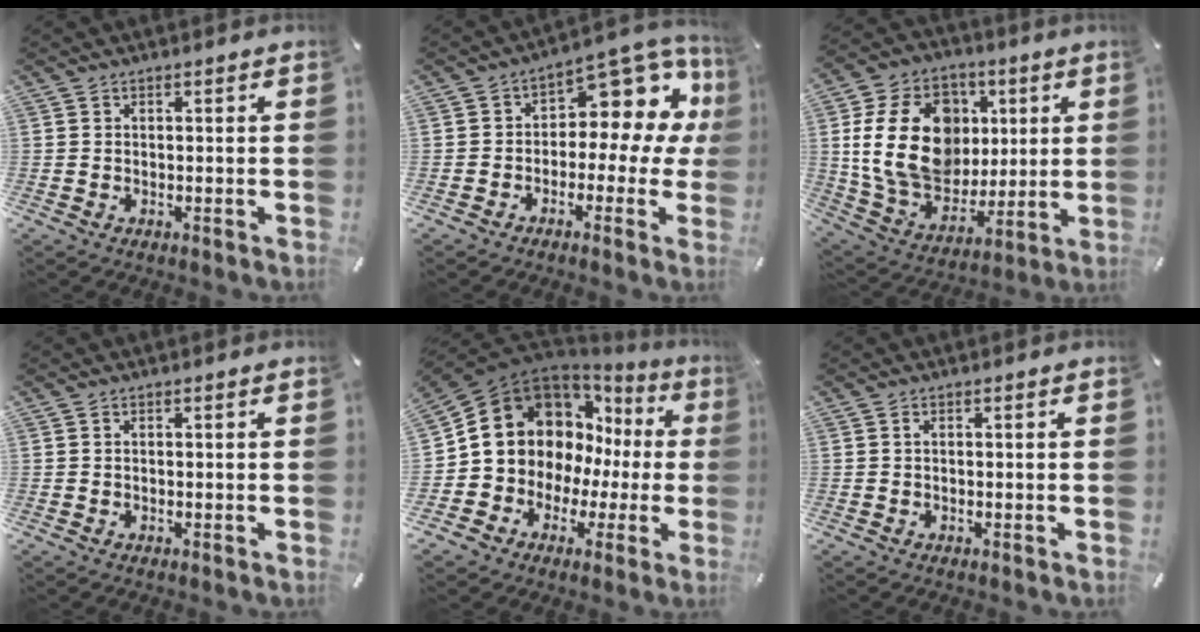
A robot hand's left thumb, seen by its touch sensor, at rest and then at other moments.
{"total": 10.1, "force": [4.1, 6.1, 6.9], "torque": [-0.095, -0.041, 0.067]}
{"total": 22.6, "force": [3.5, 17.5, 13.9], "torque": [-0.264, -0.003, 0.069]}
{"total": 0.0}
{"total": 14.1, "force": [4.5, 12.1, 5.7], "torque": [-0.103, -0.044, 0.096]}
{"total": 0.5, "force": [0.1, 0.1, 0.5], "torque": [-0.011, -0.001, 0.001]}